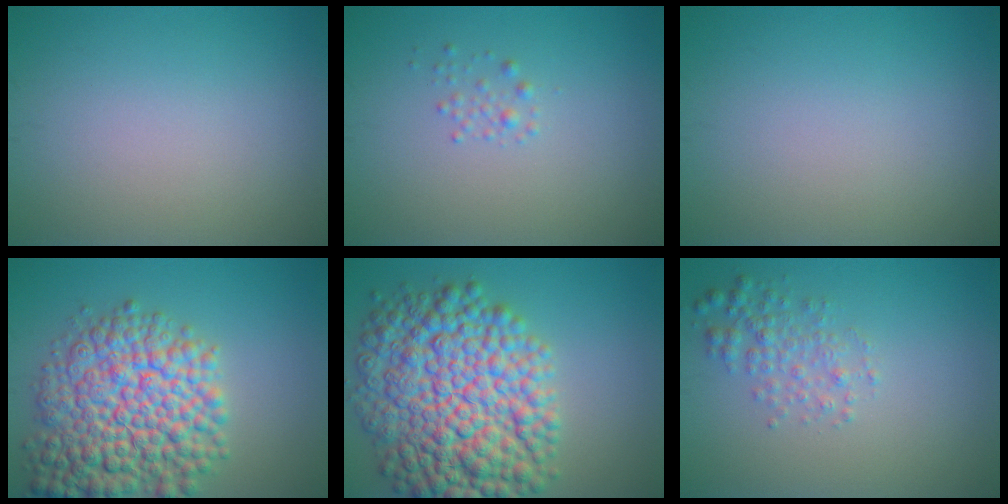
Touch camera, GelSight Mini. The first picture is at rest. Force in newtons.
{"total": 0.9, "press": 0.9, "slide": 0.0}
{"total": 0.0}
{"total": 11.0, "press": 11.0, "slide": 0.4}
{"total": 12.9, "press": 12.9, "slide": 0.1}
{"total": 2.4, "press": 2.4, "slide": 0.1}